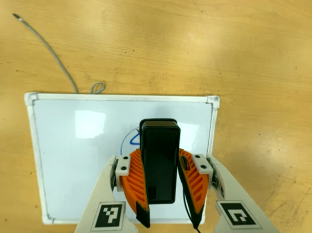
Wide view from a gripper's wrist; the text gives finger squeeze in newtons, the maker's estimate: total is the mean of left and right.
{"total": 6.0, "left": 4.6, "right": 7.4}